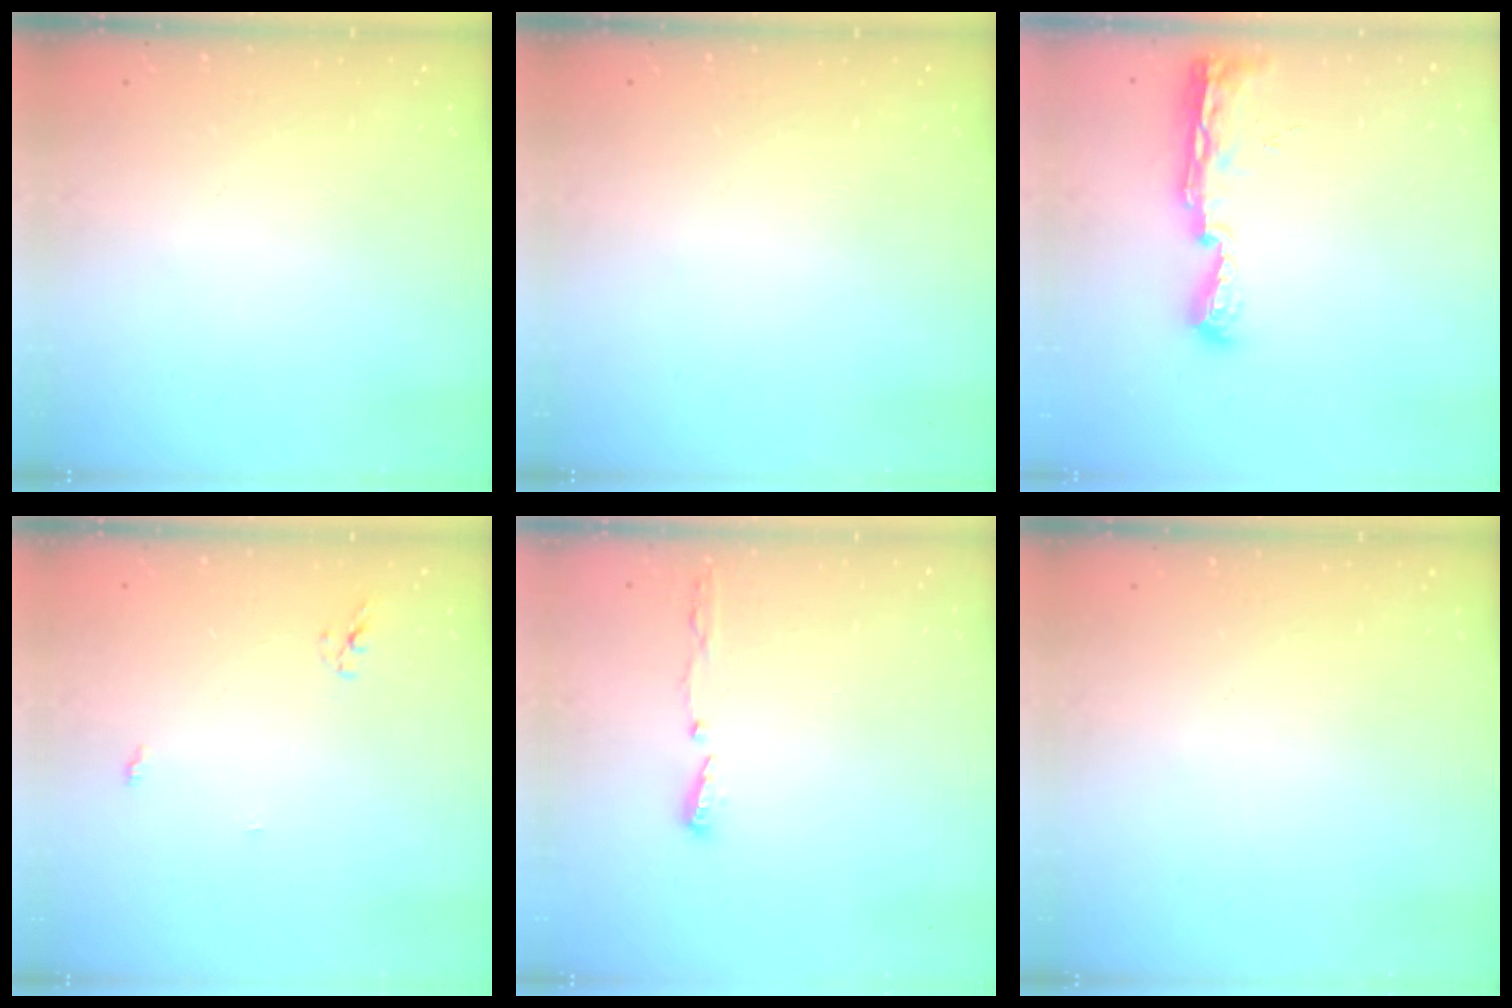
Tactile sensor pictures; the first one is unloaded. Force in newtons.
{"total": 0.0}
{"total": 9.3, "press": 9.3, "slide": 0.5}
{"total": 3.3, "press": 3.3, "slide": 0.2}
{"total": 4.9, "press": 4.8, "slide": 1.2}
{"total": 0.0}